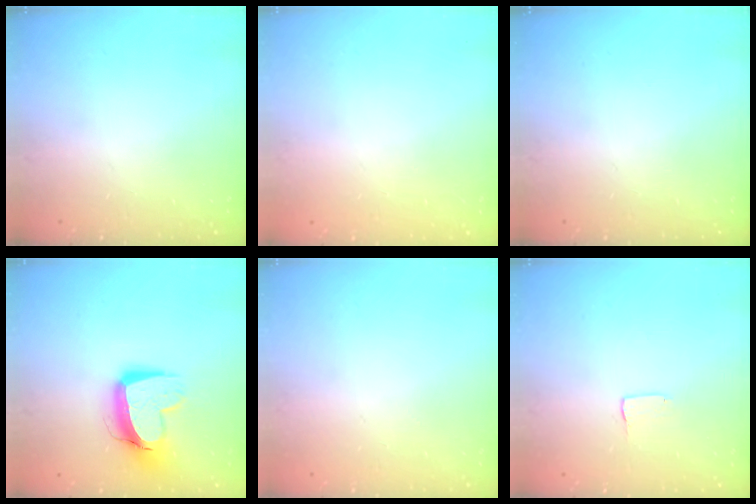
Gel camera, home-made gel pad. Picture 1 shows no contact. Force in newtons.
{"total": 0.0}
{"total": 0.0}
{"total": 14.0, "press": 14.0, "slide": 1.5}
{"total": 0.0}
{"total": 1.0, "press": 1.0, "slide": 0.1}